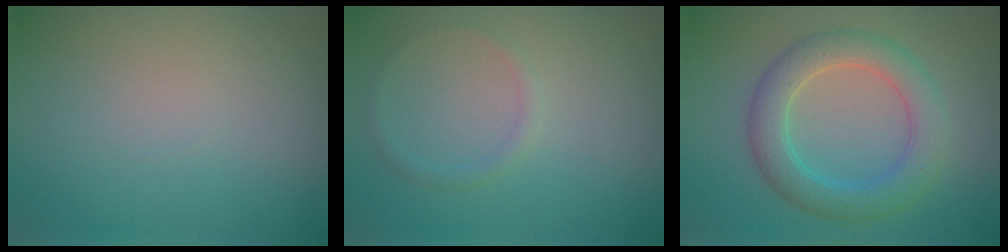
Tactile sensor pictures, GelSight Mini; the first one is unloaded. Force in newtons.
{"total": 0.9, "press": 0.9, "slide": 0.1}
{"total": 5.1, "press": 5.1, "slide": 0.2}